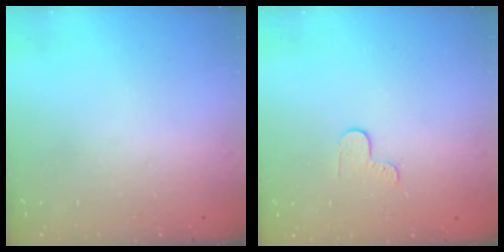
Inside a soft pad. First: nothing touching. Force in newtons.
{"total": 3.7, "press": 3.6, "slide": 0.3}